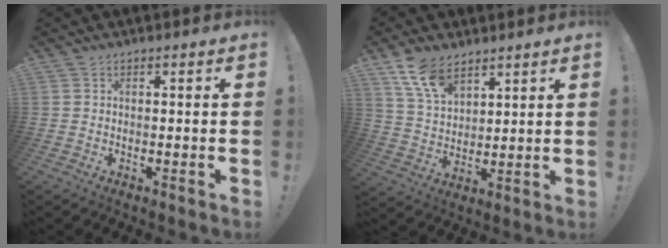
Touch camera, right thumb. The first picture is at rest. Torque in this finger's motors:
{"motor_torque": [0.43, 0.78, 0.00, 0.02, 0.01]}